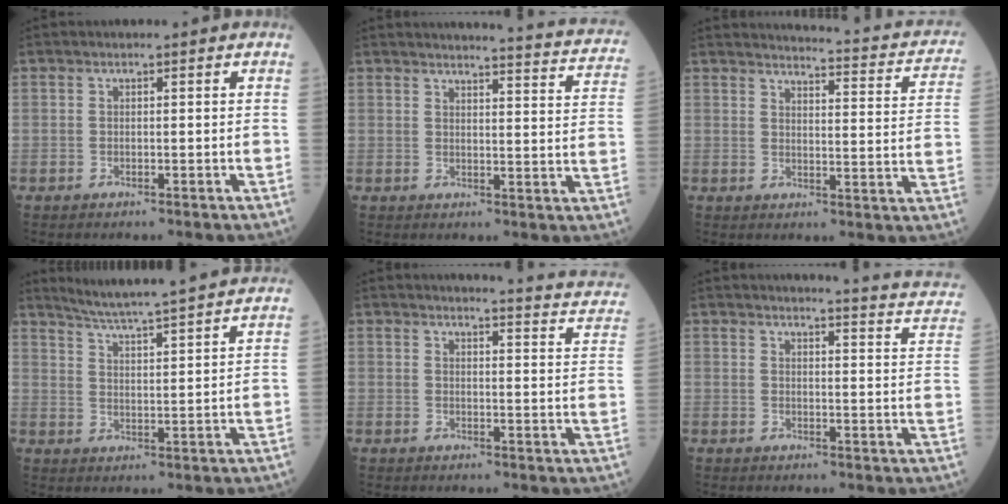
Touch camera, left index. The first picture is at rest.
{"total": 15.0, "force": [14.6, 0.3, 3.7], "torque": [-0.034, -0.076, 0.141]}
{"total": 16.2, "force": [14.6, 2.7, 6.3], "torque": [-0.062, -0.035, 0.142]}
{"total": 17.2, "force": [15.7, -0.9, 6.9], "torque": [-0.119, -0.011, 0.212]}
{"total": 12.9, "force": [12.4, 0.4, 3.6], "torque": [-0.031, -0.066, 0.113]}
{"total": 13.0, "force": [12.2, 0.4, 4.5], "torque": [-0.045, -0.054, 0.112]}